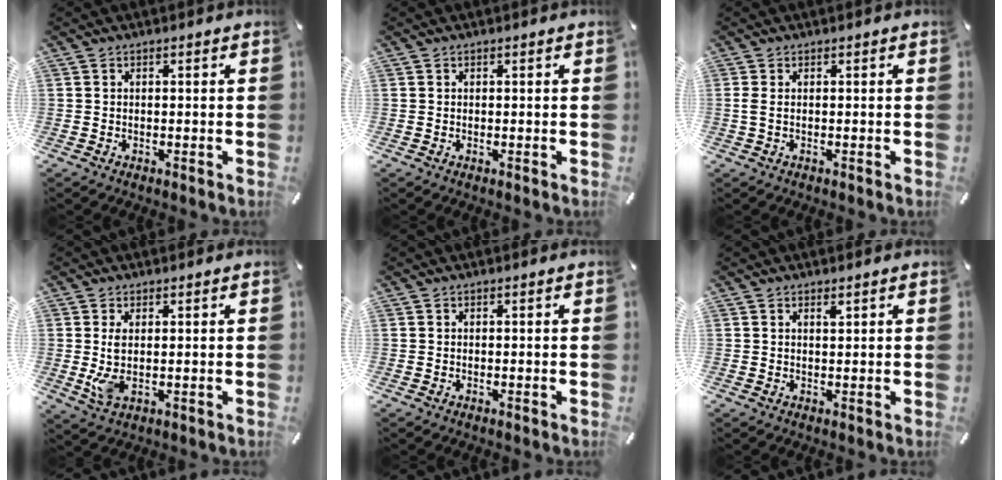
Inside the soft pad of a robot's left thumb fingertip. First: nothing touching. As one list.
[{"total": 0.0}, {"total": 1.3, "force": [0.0, 0.4, 1.3], "torque": [-0.026, 0.000, -0.001]}, {"total": 4.6, "force": [0.8, 2.2, 4.0], "torque": [-0.089, -0.009, 0.010]}, {"total": 0.0}, {"total": 0.9, "force": [0.9, 0.2, 0.3], "torque": [-0.007, -0.001, 0.016]}]